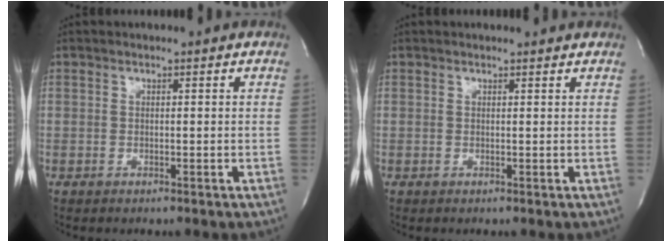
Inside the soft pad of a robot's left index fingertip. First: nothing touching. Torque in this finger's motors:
{"motor_torque": [1.01, -1.11, 0.17, 0.01]}